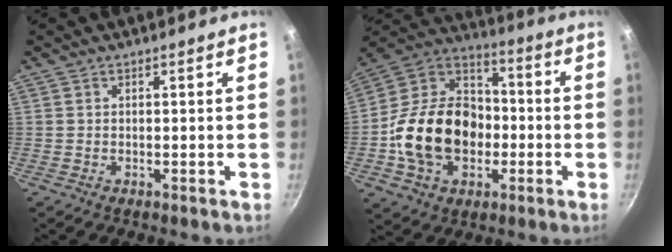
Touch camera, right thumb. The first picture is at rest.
{"total": 21.7, "force": [-3.9, 16.2, 13.9], "torque": [-0.214, 0.048, -0.072]}